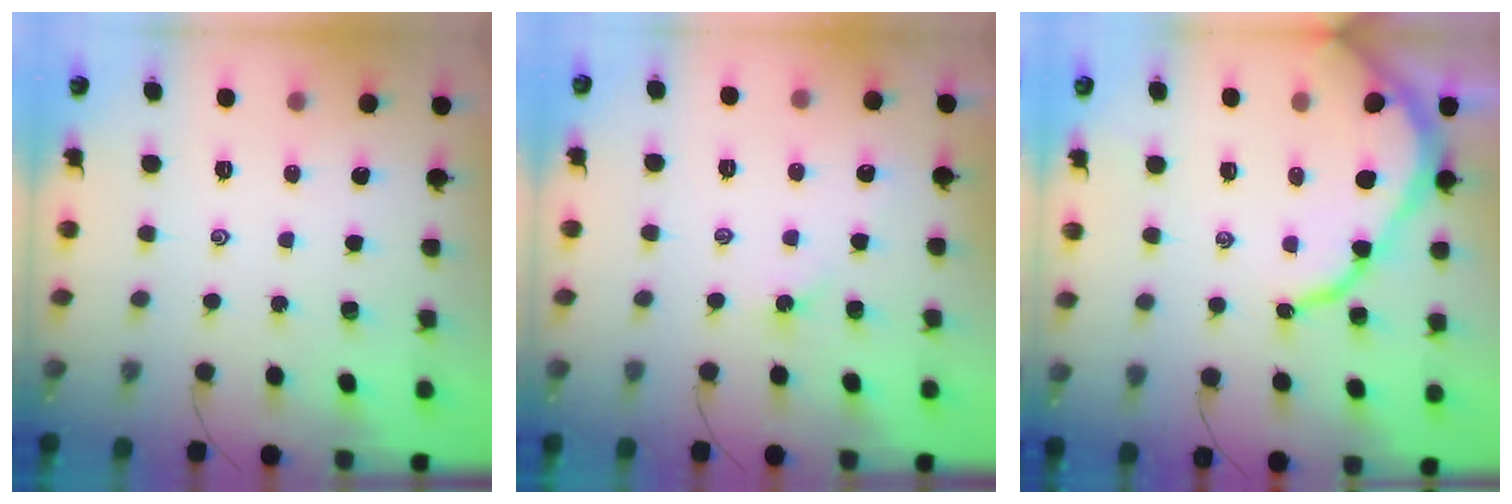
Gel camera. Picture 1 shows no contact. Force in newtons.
{"total": 1.9, "press": 1.9, "slide": 0.4}
{"total": 10.0, "press": 10.0, "slide": 0.9}